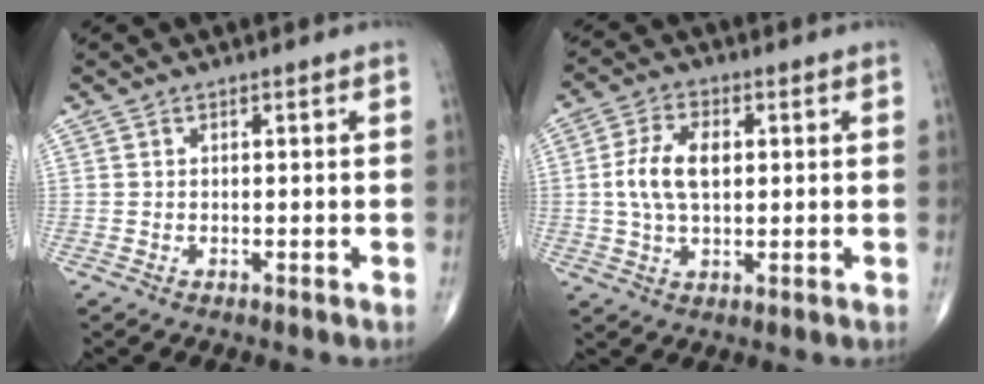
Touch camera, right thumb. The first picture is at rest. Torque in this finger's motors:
{"motor_torque": [0.15, 0.13, 0.71, 0.36, 0.03]}